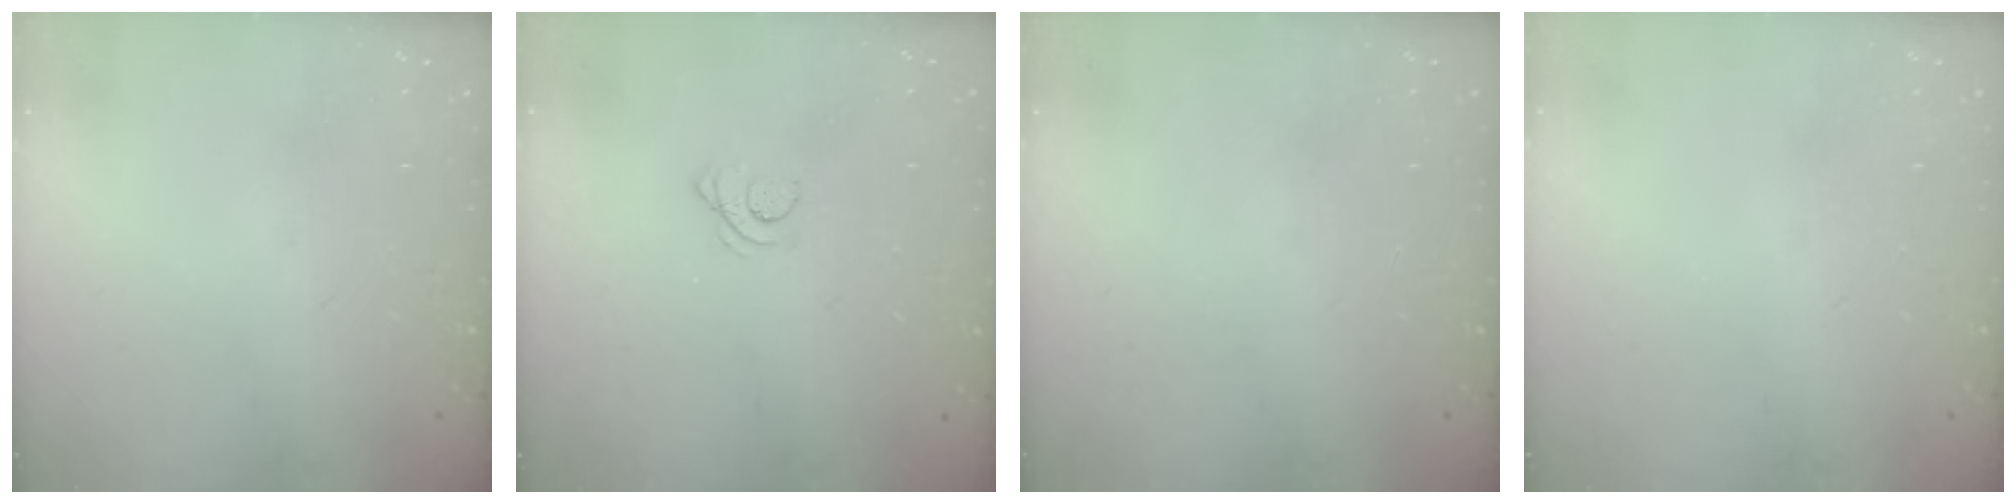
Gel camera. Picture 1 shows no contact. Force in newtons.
{"total": 1.8, "press": 1.8, "slide": 0.2}
{"total": 0.0}
{"total": 0.0}